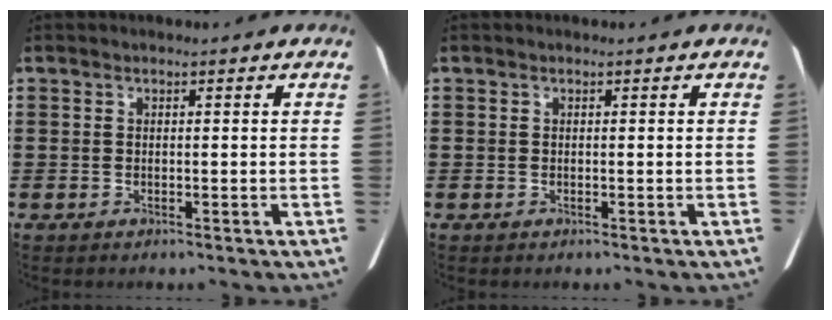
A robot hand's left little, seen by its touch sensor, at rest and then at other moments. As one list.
[{"total": 0.0}]